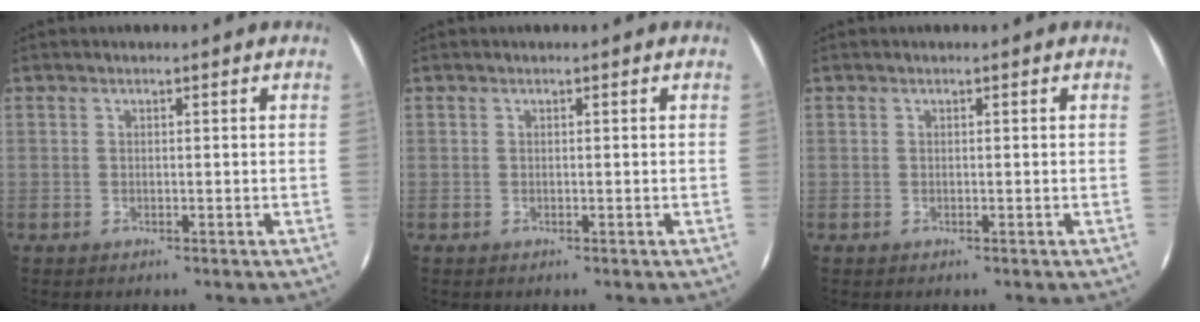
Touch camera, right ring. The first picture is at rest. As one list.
[{"total": 0.0}, {"total": 0.0}]